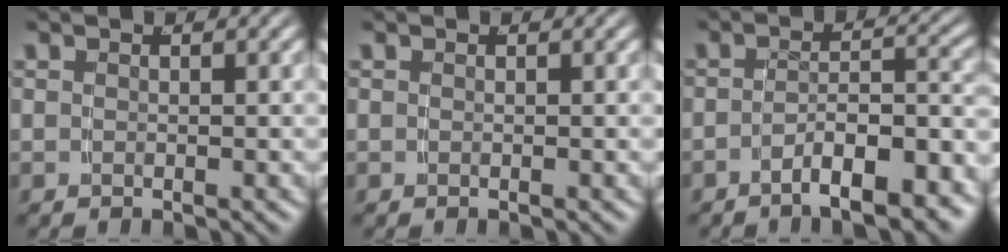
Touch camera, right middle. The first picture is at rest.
{"total": 0.0}
{"total": 6.6, "force": [-5.4, 1.5, 3.6], "torque": [-0.036, -0.008, -0.079]}